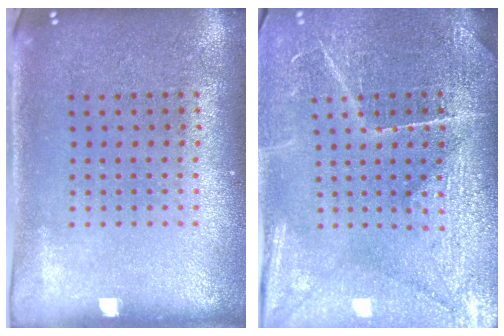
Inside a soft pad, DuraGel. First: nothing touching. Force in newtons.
{"total": 4.0, "press": 3.8, "slide": 1.3}